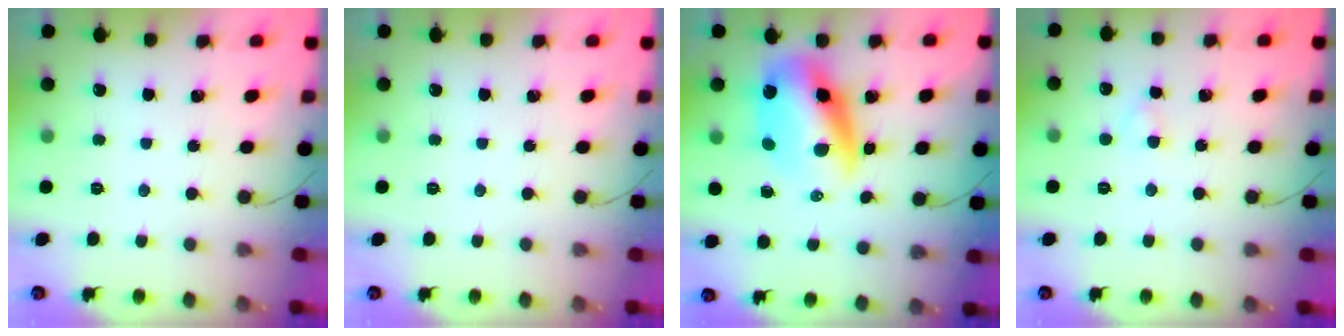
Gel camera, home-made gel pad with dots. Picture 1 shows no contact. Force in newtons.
{"total": 0.0}
{"total": 12.1, "press": 11.7, "slide": 3.3}
{"total": 1.9, "press": 1.7, "slide": 0.9}